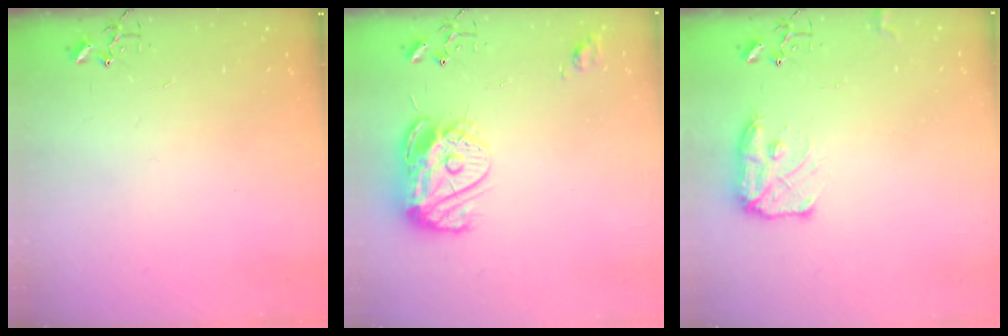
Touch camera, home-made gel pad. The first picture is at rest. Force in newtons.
{"total": 14.7, "press": 14.6, "slide": 1.4}
{"total": 10.8, "press": 10.8, "slide": 0.5}